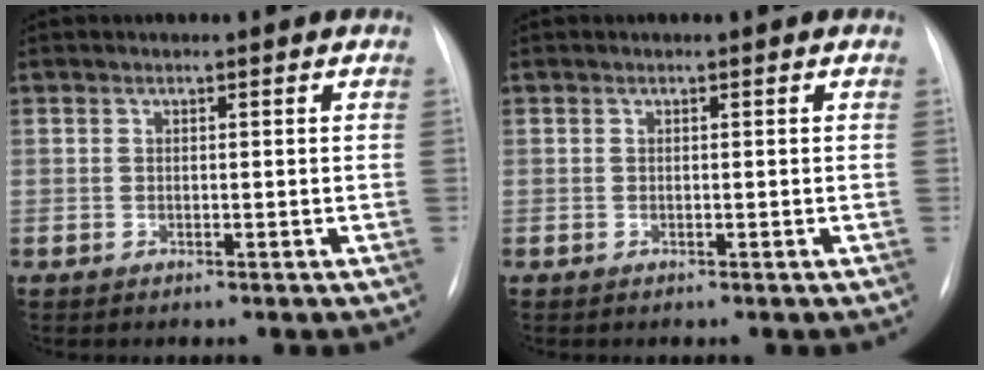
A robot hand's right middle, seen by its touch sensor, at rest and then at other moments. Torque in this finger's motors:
{"motor_torque": [-0.11, 0.00, -0.01, 0.00]}